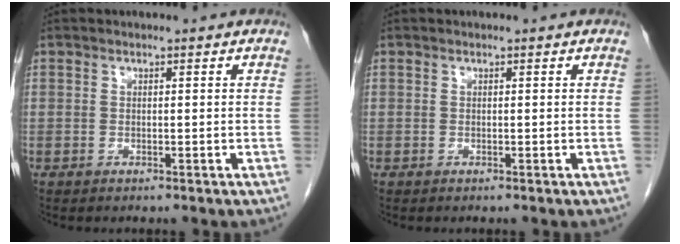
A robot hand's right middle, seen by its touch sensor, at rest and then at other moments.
{"total": 0.0}